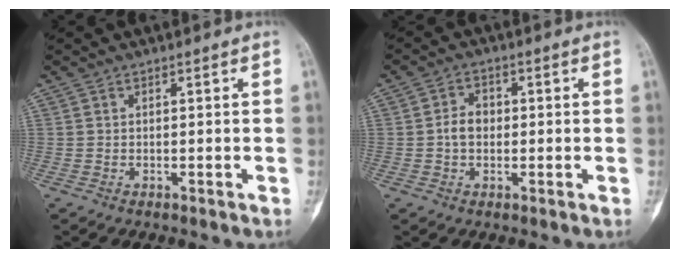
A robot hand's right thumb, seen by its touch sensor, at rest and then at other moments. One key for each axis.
{"total": 4.1, "fx": -0.1, "fy": 3.1, "fz": 2.7, "tx": -0.041, "ty": 0.012, "tz": -0.008}